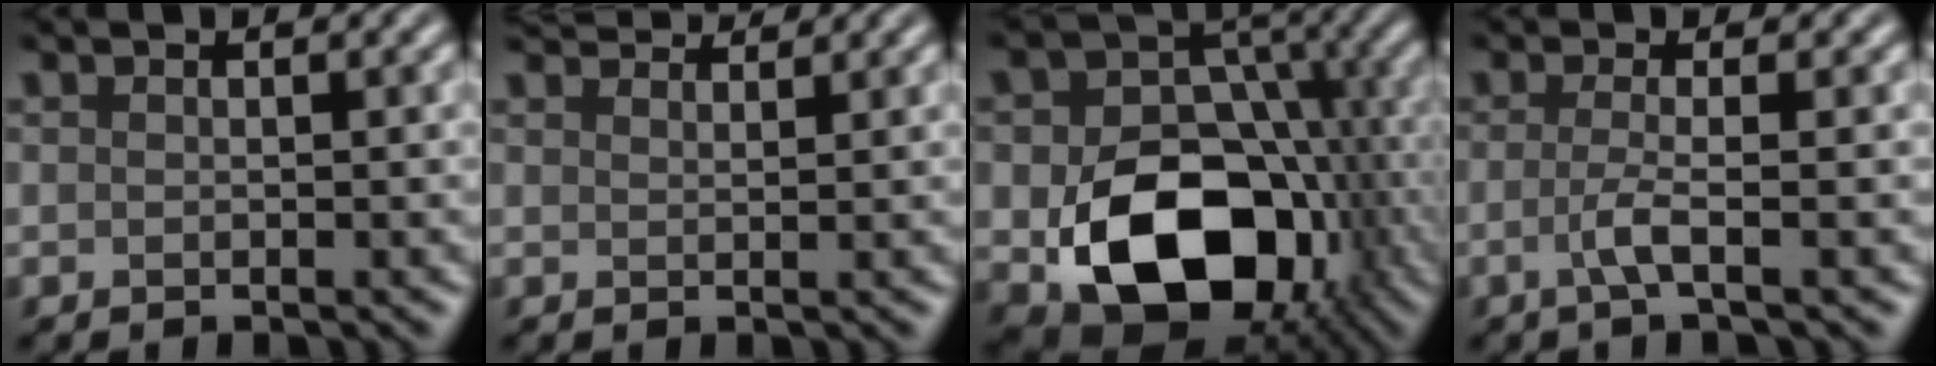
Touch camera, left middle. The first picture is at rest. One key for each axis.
{"total": 3.5, "fx": 3.4, "fy": 0.3, "fz": 0.9, "tx": -0.023, "ty": 0.007, "tz": 0.048}
{"total": 13.1, "fx": -3.7, "fy": 9.3, "fz": 8.5, "tx": -0.131, "ty": -0.021, "tz": -0.059}
{"total": 2.2, "fx": -0.6, "fy": 0.3, "fz": 2.1, "tx": -0.047, "ty": 0.000, "tz": -0.018}